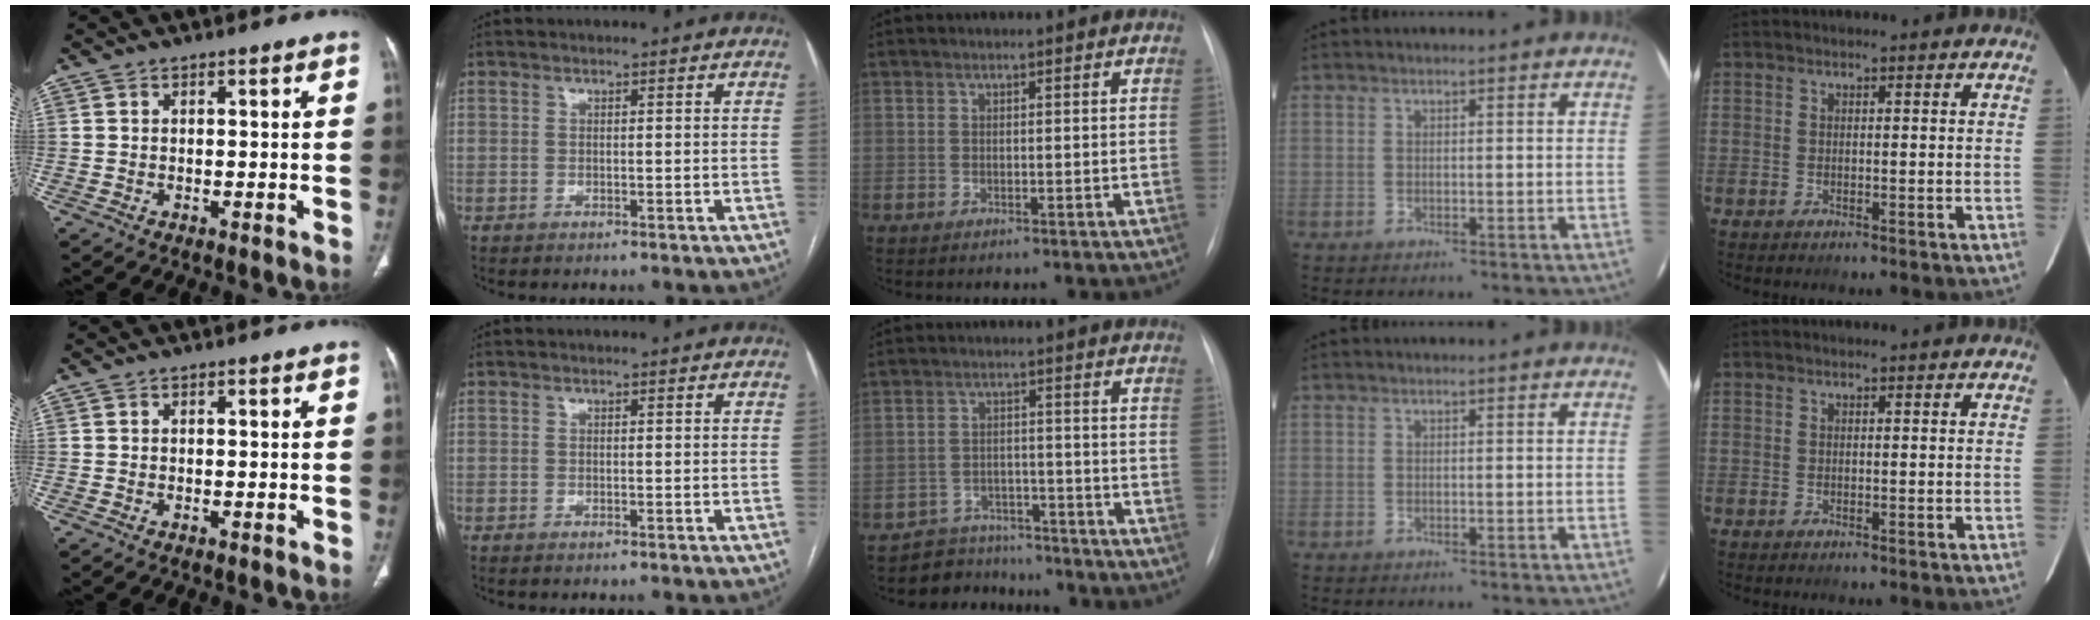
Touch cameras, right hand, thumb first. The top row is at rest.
{"middle": {"total": 6.7, "force": [-5.7, 3.4, -0.6], "torque": [0.017, 0.028, -0.087]}}